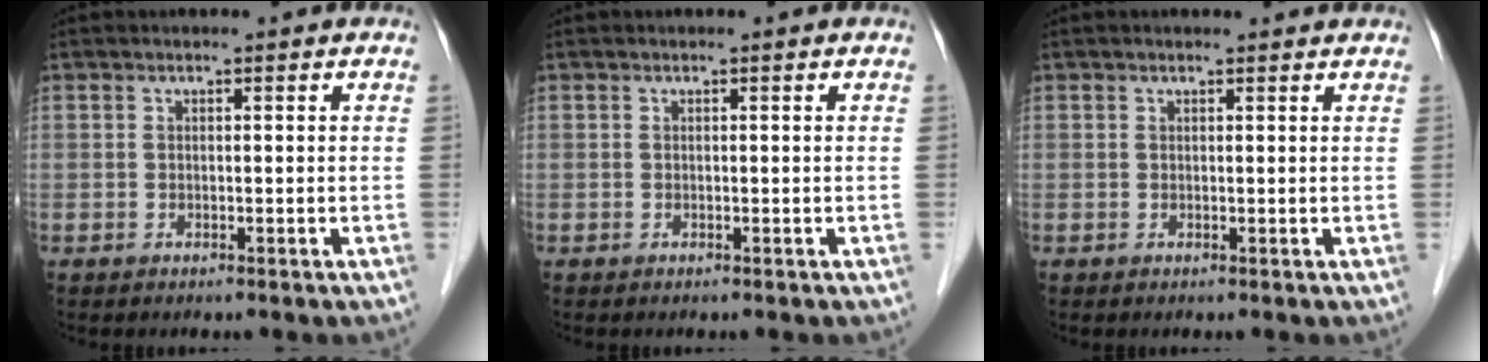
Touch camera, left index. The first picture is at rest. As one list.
[{"total": 0.0}, {"total": 2.1, "force": [2.0, 0.3, 0.5], "torque": [-0.011, 0.009, 0.019]}]